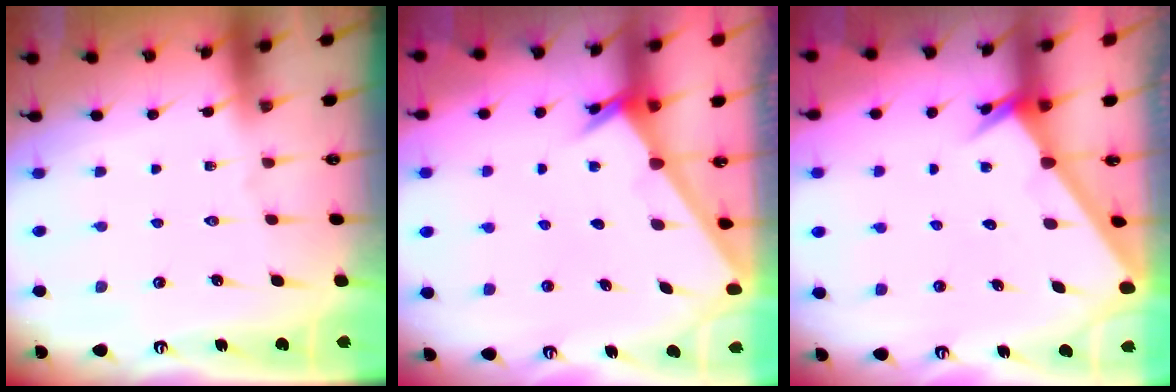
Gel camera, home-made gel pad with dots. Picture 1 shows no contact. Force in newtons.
{"total": 2.6, "press": 2.6, "slide": 0.2}
{"total": 2.5, "press": 2.5, "slide": 0.3}